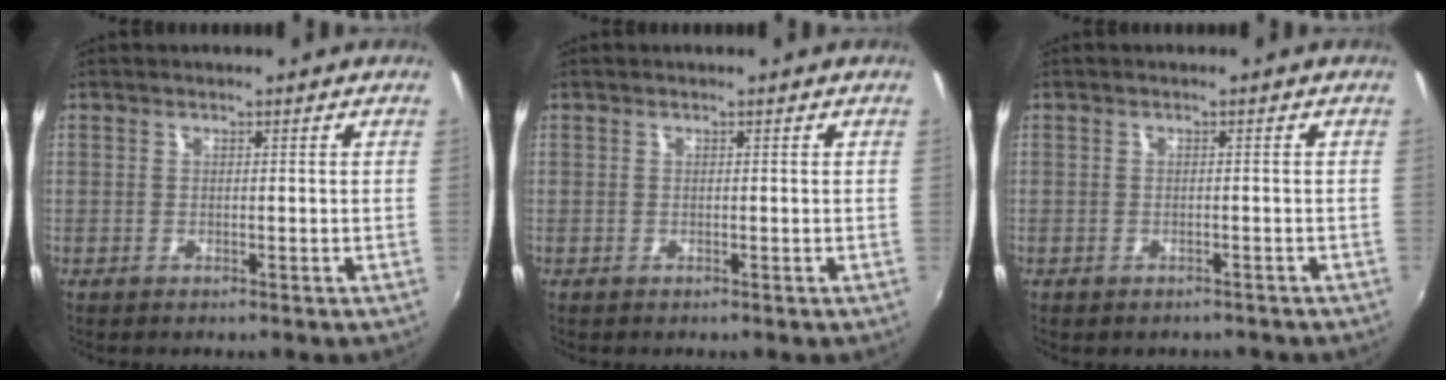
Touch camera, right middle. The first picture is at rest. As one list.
[{"total": 0.0}, {"total": 2.4, "force": [-1.9, 1.1, 0.8], "torque": [-0.018, -0.012, -0.024]}]